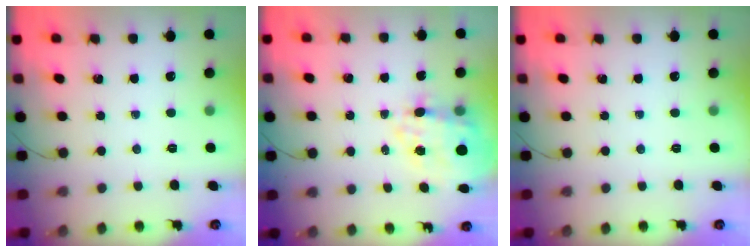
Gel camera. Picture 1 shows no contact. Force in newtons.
{"total": 11.8, "press": 11.3, "slide": 3.2}
{"total": 0.0}